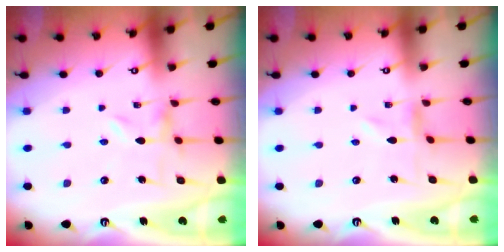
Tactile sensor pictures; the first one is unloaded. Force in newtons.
{"total": 0.0}